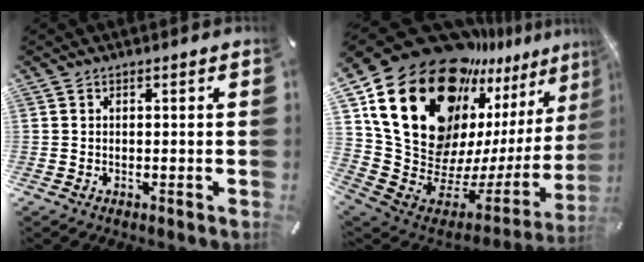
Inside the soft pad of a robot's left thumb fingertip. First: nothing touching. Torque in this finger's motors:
{"motor_torque": [2.71, 2.30, 1.58, -1.19, 1.05]}